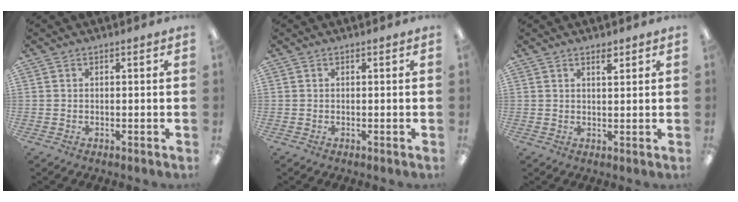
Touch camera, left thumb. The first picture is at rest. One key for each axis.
{"total": 0.0}
{"total": 2.4, "fx": 1.9, "fy": 0.7, "fz": 1.3, "tx": -0.015, "ty": -0.006, "tz": 0.030}